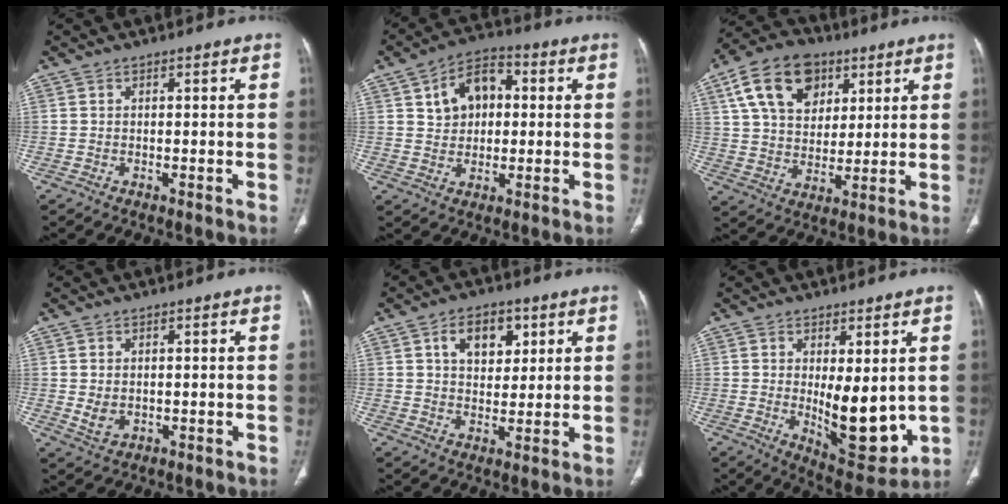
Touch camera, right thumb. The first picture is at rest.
{"total": 9.8, "force": [2.3, 6.9, 6.6], "torque": [-0.082, 0.012, 0.033]}
{"total": 16.3, "force": [7.1, 11.2, 9.5], "torque": [-0.151, -0.010, 0.127]}
{"total": 3.2, "force": [0.1, 2.3, 2.3], "torque": [-0.040, -0.005, 0.011]}
{"total": 8.3, "force": [3.4, 5.4, 5.3], "torque": [-0.049, -0.013, 0.052]}
{"total": 12.0, "force": [0.1, 5.1, 10.9], "torque": [-0.128, -0.033, 0.021]}